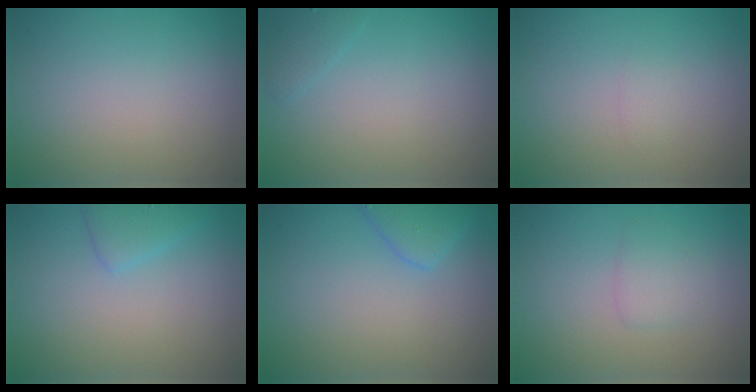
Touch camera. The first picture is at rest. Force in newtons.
{"total": 0.8, "press": 0.8, "slide": 0.1}
{"total": 0.6, "press": 0.6, "slide": 0.1}
{"total": 1.9, "press": 1.9, "slide": 0.0}
{"total": 2.6, "press": 2.6, "slide": 0.2}
{"total": 1.7, "press": 1.7, "slide": 0.0}